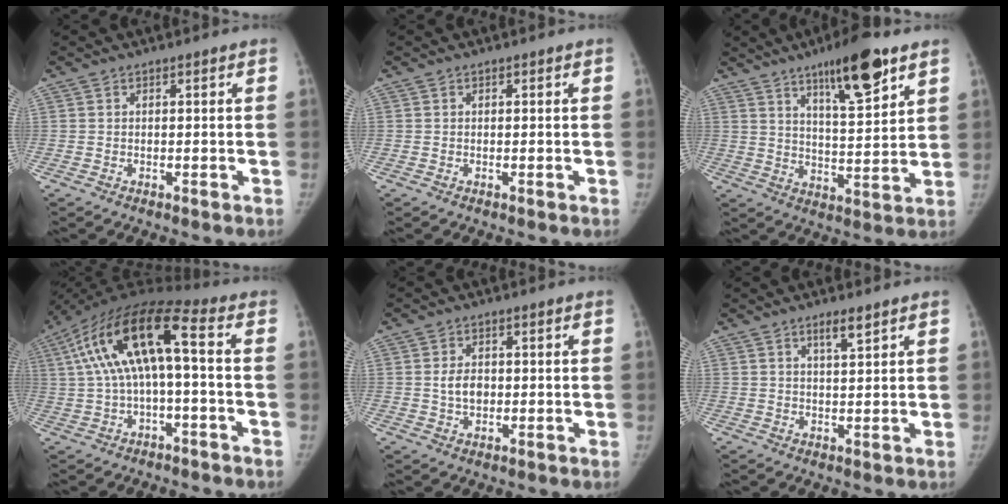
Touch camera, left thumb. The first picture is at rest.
{"total": 0.0}
{"total": 14.0, "force": [8.4, 3.5, 10.6], "torque": [-0.141, -0.046, 0.134]}
{"total": 15.4, "force": [1.3, 5.2, 14.4], "torque": [-0.292, 0.064, 0.024]}
{"total": 3.7, "force": [0.1, 2.6, 2.6], "torque": [-0.039, 0.003, 0.005]}
{"total": 3.3, "force": [2.2, 0.6, 2.4], "torque": [-0.038, -0.014, 0.040]}